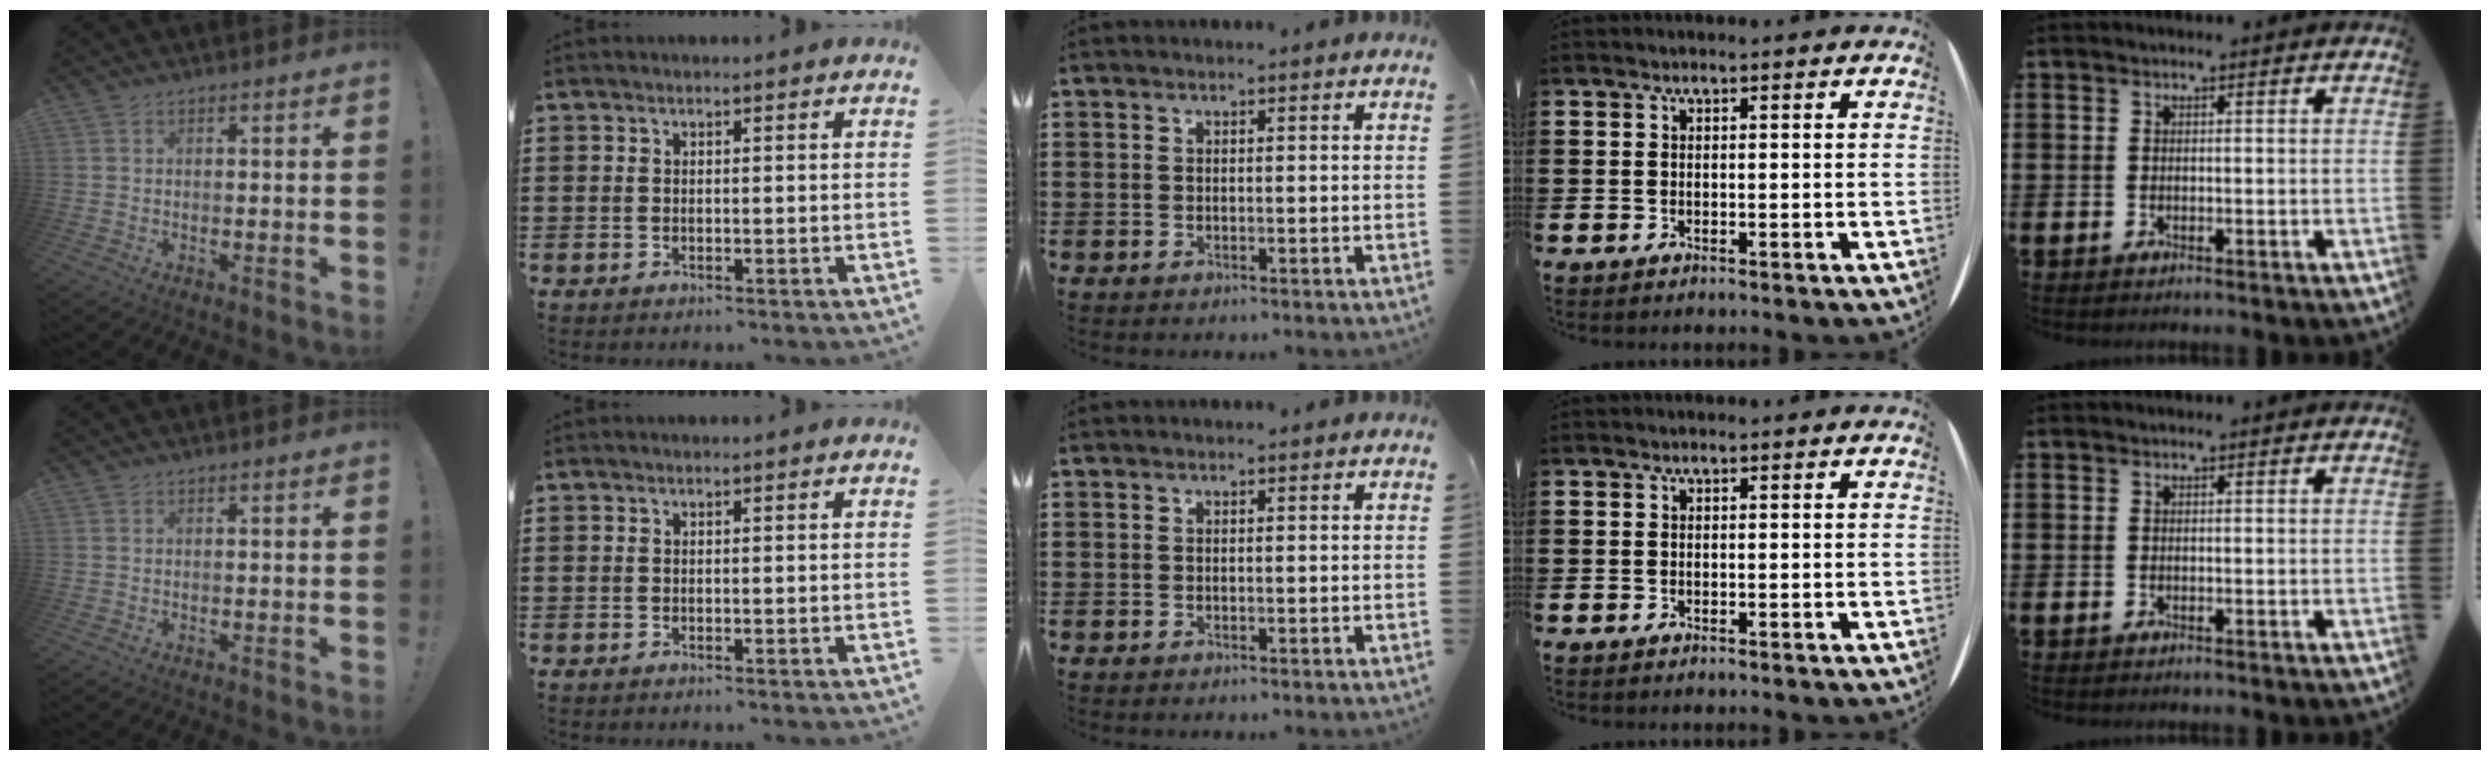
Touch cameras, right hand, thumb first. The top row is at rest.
{}